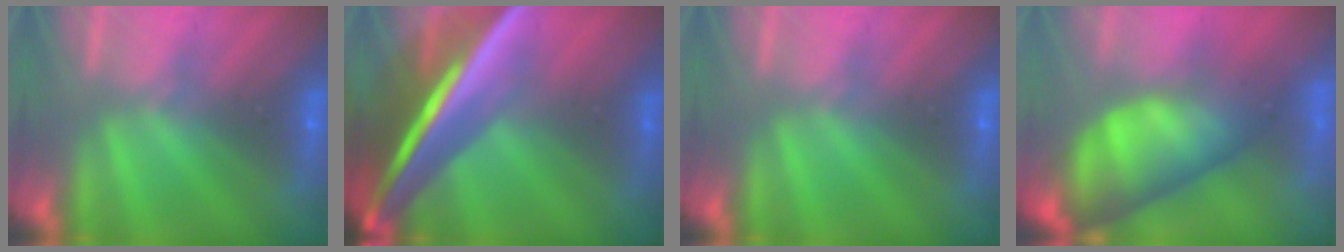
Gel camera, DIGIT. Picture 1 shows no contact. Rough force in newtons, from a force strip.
{"total": 8.8}
{"total": 0.0}
{"total": 7.6}